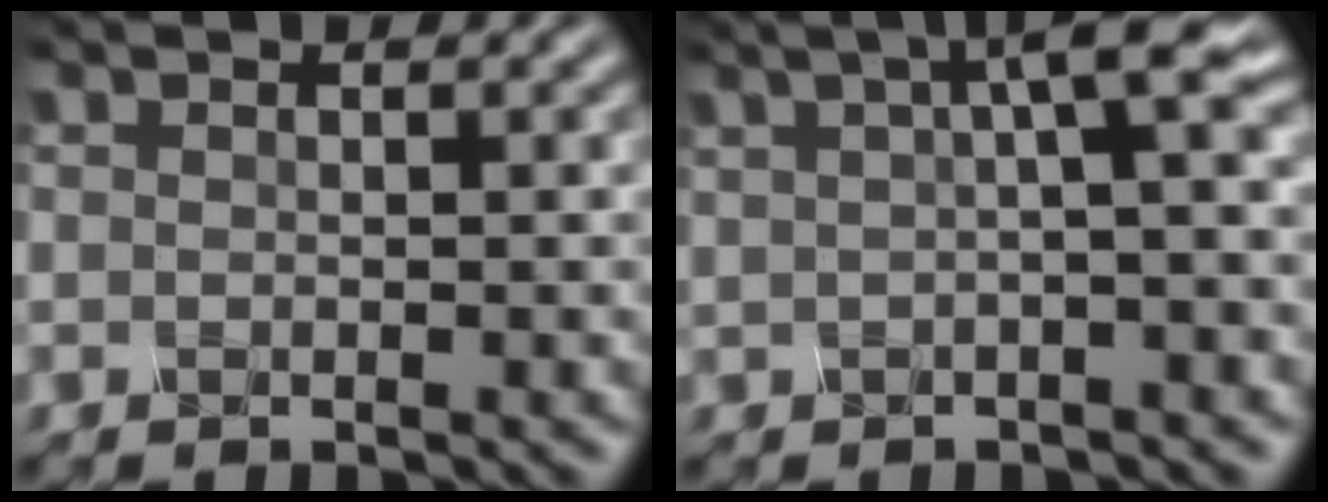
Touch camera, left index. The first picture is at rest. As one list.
[{"total": 4.7, "force": [1.3, 0.9, 4.4], "torque": [-0.060, 0.021, 0.017]}]